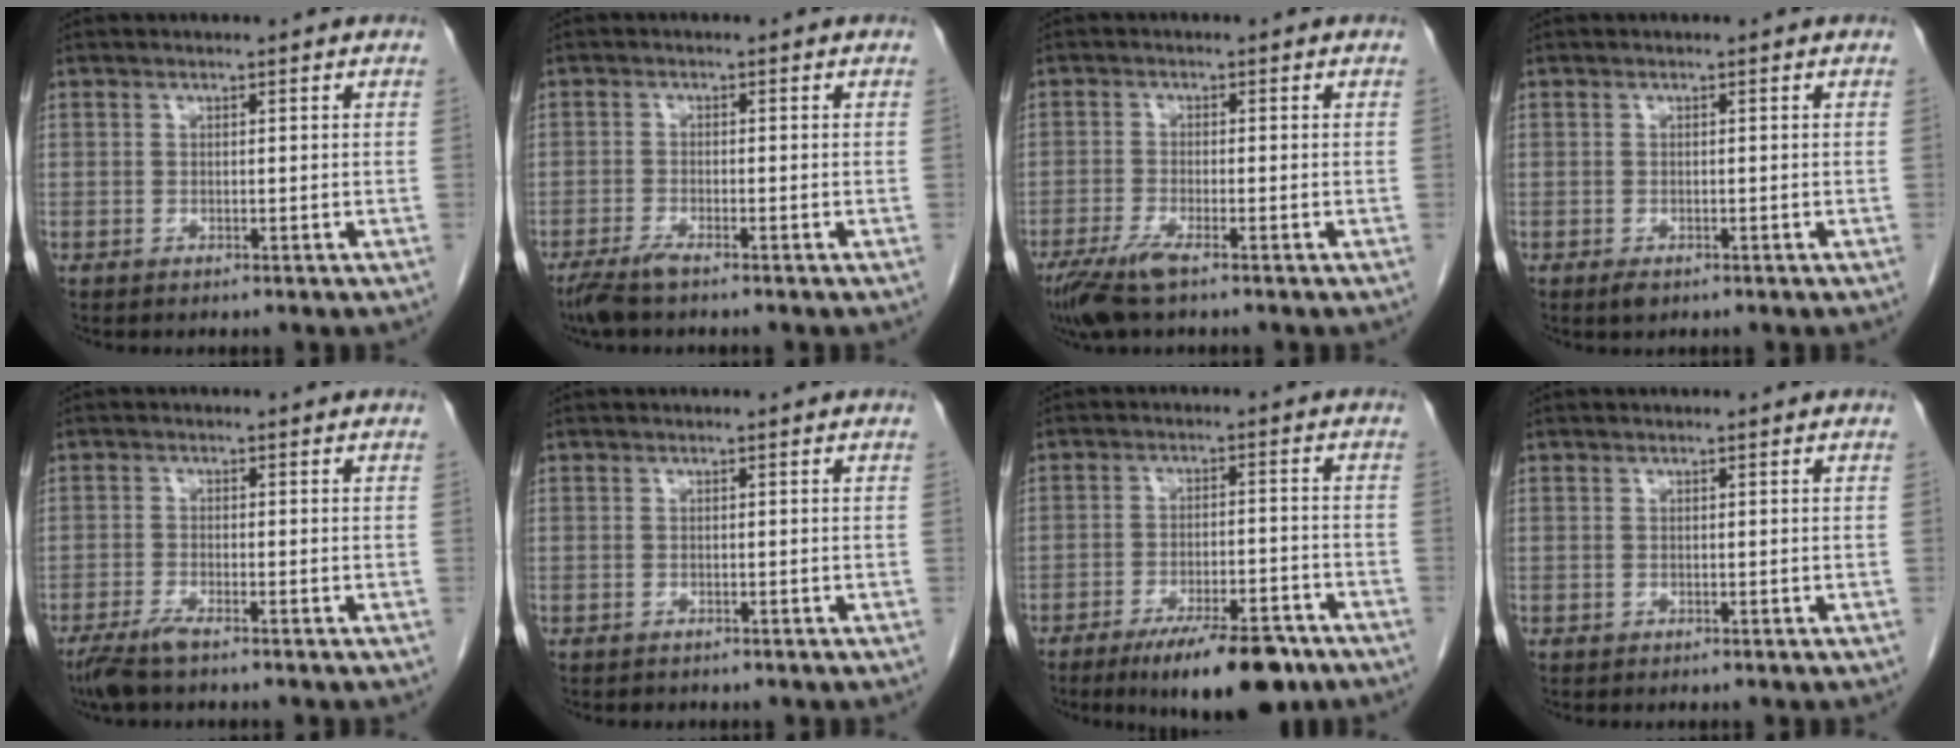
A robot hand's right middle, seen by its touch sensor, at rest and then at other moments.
{"total": 3.3, "force": [-2.6, 0.3, 2.1], "torque": [-0.046, -0.008, -0.052]}
{"total": 5.3, "force": [-3.5, 0.6, 3.9], "torque": [-0.081, -0.016, -0.067]}
{"total": 1.2, "force": [-0.7, 0.5, 0.7], "torque": [-0.013, -0.001, -0.006]}
{"total": 3.6, "force": [-2.8, 0.4, 2.3], "torque": [-0.052, -0.009, -0.055]}
{"total": 0.6, "force": [-0.5, 0.4, 0.0], "torque": [-0.006, 0.001, -0.008]}
{"total": 11.9, "force": [-8.5, 3.1, 7.7], "torque": [-0.111, -0.009, -0.132]}
{"total": 0.0}